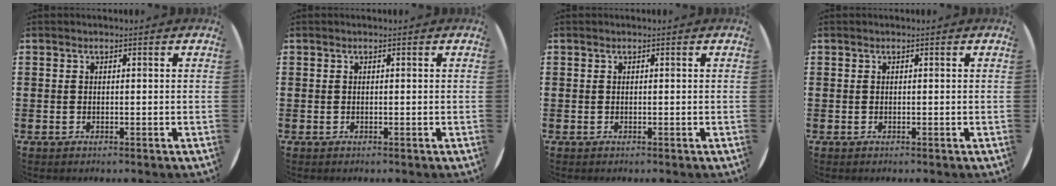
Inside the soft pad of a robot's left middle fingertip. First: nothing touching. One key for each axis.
{"total": 0.0}
{"total": 0.0}
{"total": 0.0}